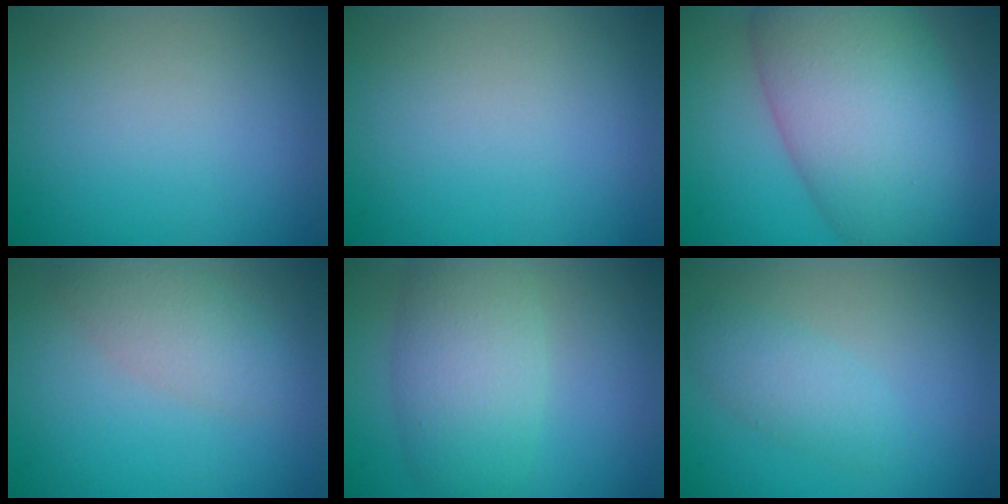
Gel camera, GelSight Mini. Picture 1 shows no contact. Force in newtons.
{"total": 0.0}
{"total": 12.6, "press": 12.6, "slide": 0.5}
{"total": 2.9, "press": 2.9, "slide": 0.2}
{"total": 5.9, "press": 5.9, "slide": 0.3}
{"total": 2.2, "press": 2.2, "slide": 0.1}